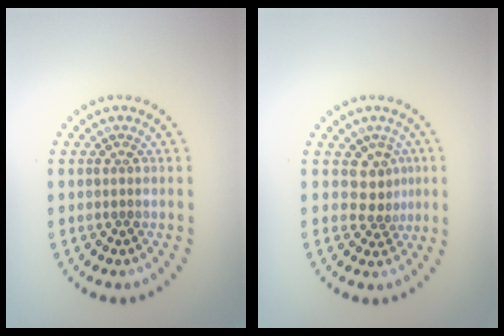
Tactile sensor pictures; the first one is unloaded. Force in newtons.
{"total": 2.6, "press": 1.9, "slide": 1.7}